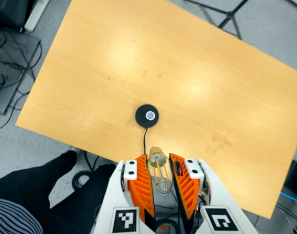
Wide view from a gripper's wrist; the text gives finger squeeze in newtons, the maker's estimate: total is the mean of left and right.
{"total": 23.4, "left": 26.3, "right": 20.5}